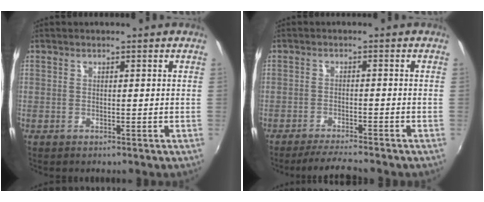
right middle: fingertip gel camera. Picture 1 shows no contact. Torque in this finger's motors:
{"motor_torque": [0.01, -0.01, 0.02, 0.02]}